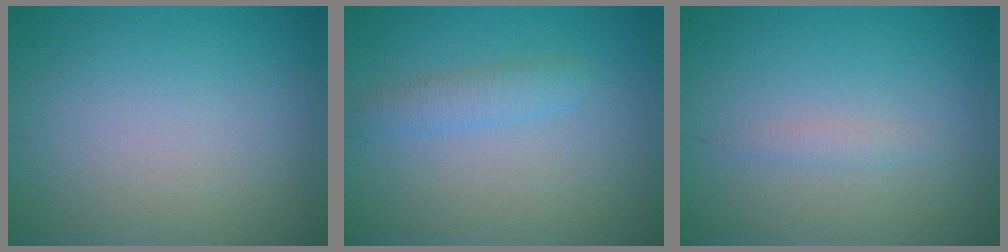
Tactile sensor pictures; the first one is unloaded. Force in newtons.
{"total": 1.9, "press": 1.9, "slide": 0.1}
{"total": 0.9, "press": 0.9, "slide": 0.0}